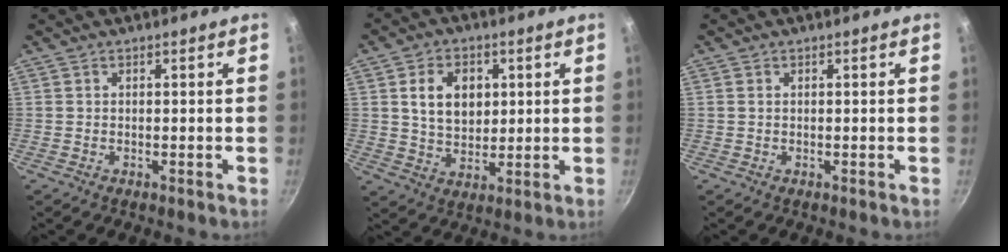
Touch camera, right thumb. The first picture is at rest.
{"total": 9.5, "force": [2.3, 6.8, 6.1], "torque": [-0.081, -0.008, 0.041]}
{"total": 0.6, "force": [0.2, 0.4, 0.4], "torque": [-0.007, 0.001, 0.002]}